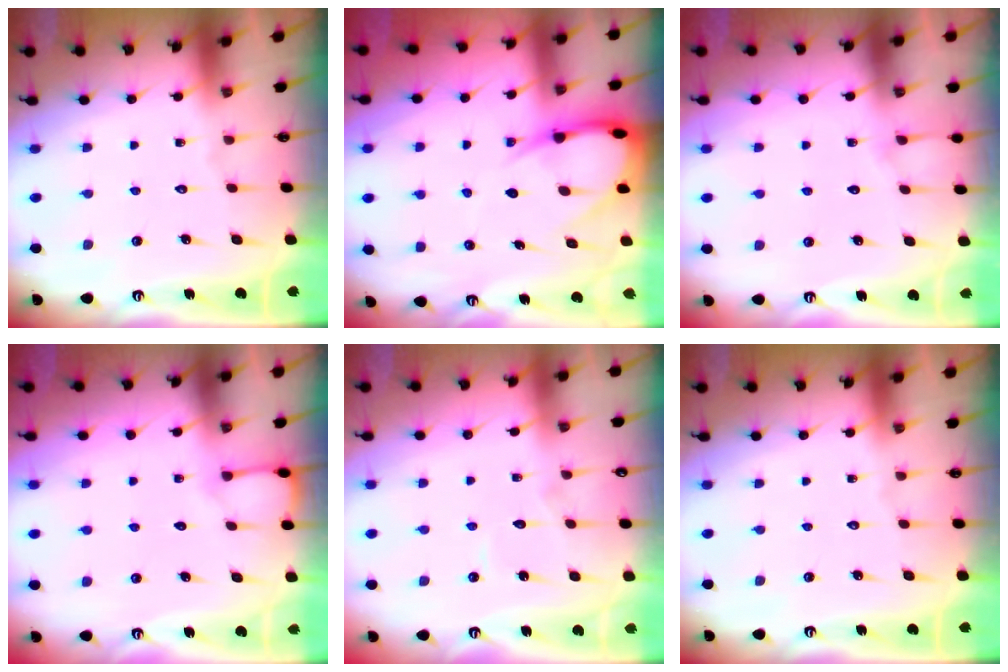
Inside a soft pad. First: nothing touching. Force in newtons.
{"total": 9.9, "press": 9.9, "slide": 1.0}
{"total": 4.4, "press": 4.4, "slide": 0.5}
{"total": 2.9, "press": 2.9, "slide": 0.3}
{"total": 3.9, "press": 3.9, "slide": 0.2}
{"total": 0.0}